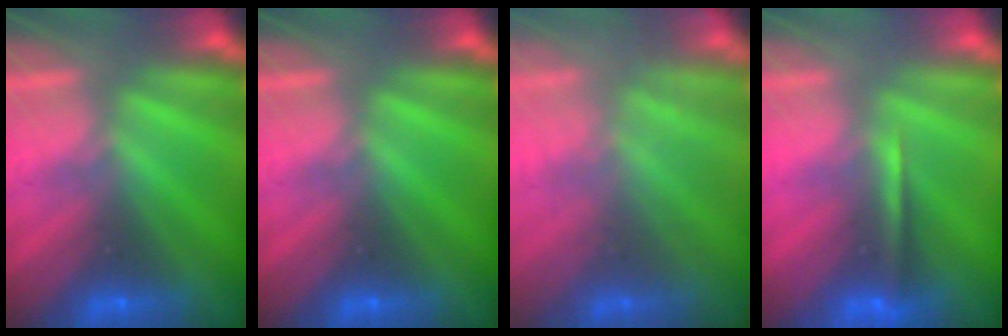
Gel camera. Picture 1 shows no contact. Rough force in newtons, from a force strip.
{"total": 0.0}
{"total": 2.1}
{"total": 1.3}